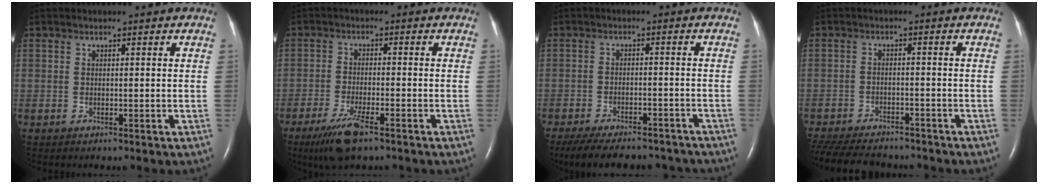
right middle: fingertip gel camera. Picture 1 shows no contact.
{"total": 6.5, "force": [-4.3, 1.0, 4.8], "torque": [-0.102, -0.016, -0.075]}
{"total": 16.6, "force": [-14.4, 4.9, 6.5], "torque": [-0.137, -0.012, -0.190]}
{"total": 15.0, "force": [-13.0, 4.6, 6.0], "torque": [-0.152, -0.020, -0.184]}